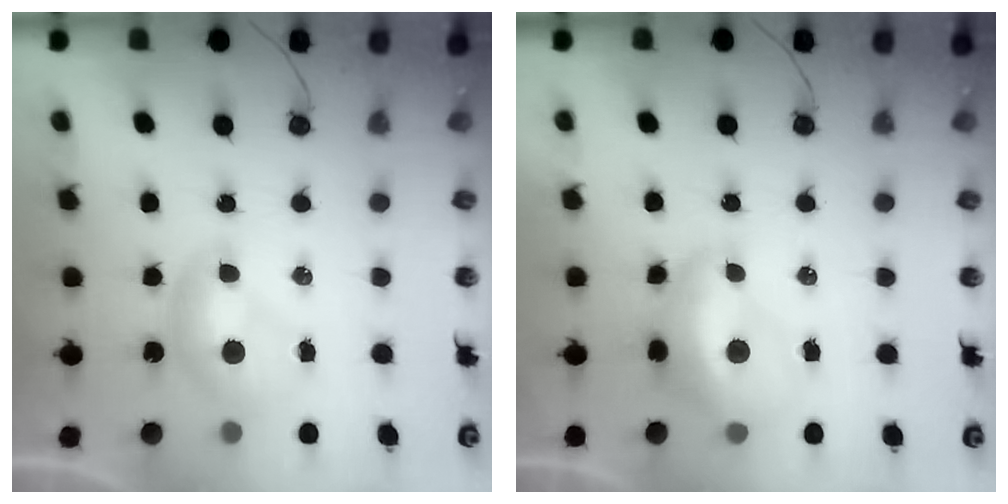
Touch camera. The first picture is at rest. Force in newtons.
{"total": 5.0, "press": 4.9, "slide": 0.9}